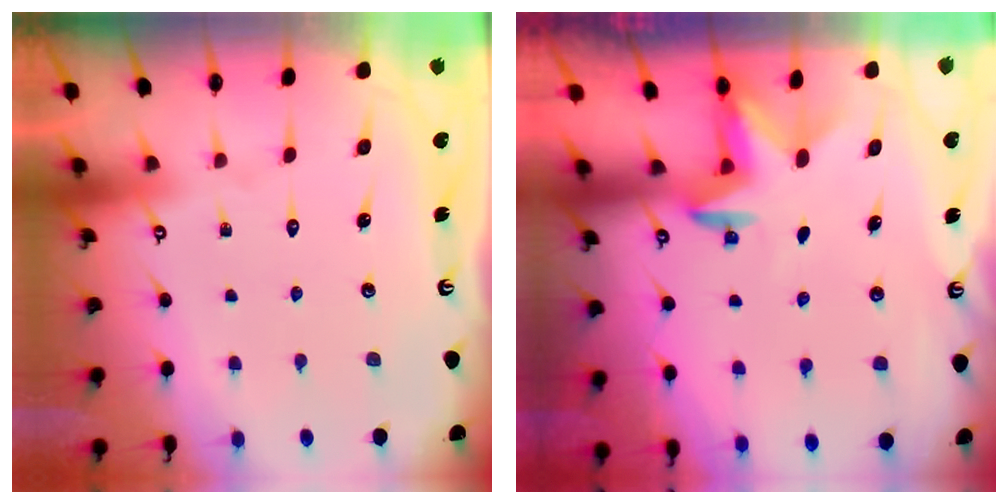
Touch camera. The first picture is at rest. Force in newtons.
{"total": 2.9, "press": 2.8, "slide": 0.7}